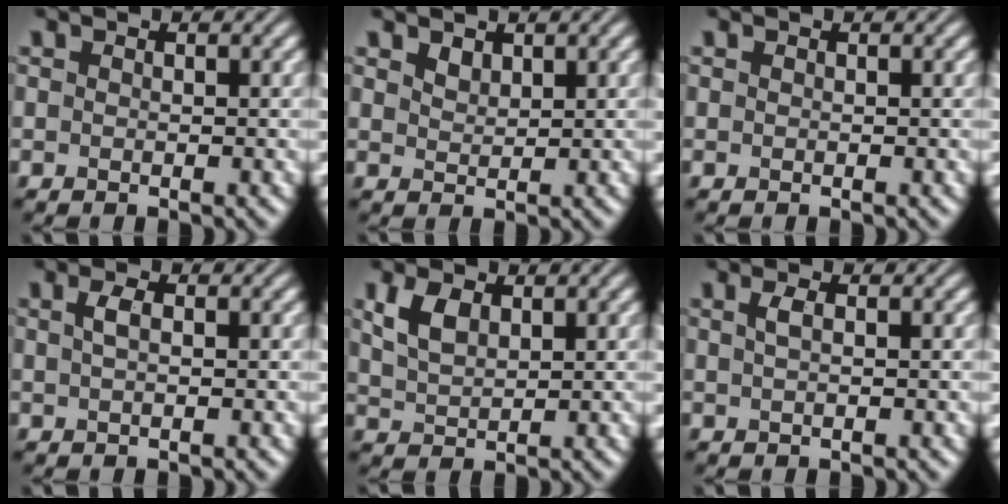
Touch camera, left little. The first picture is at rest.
{"total": 1.3, "force": [1.1, 0.7, 0.4], "torque": [-0.011, -0.001, 0.024]}
{"total": 0.0}
{"total": 1.3, "force": [0.4, 0.5, 1.1], "torque": [-0.026, 0.004, 0.006]}
{"total": 3.0, "force": [1.5, 1.8, 2.0], "torque": [-0.048, 0.003, 0.033]}
{"total": 1.1, "force": [0.4, 0.4, 1.0], "torque": [-0.022, 0.004, 0.008]}